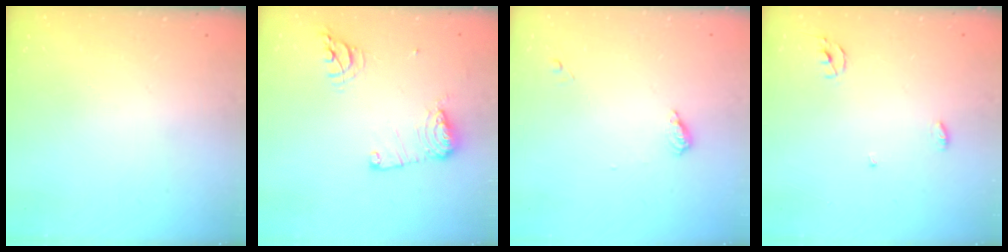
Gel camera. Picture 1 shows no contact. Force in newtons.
{"total": 11.6, "press": 11.6, "slide": 1.1}
{"total": 5.6, "press": 5.6, "slide": 0.6}
{"total": 3.2, "press": 3.2, "slide": 0.2}